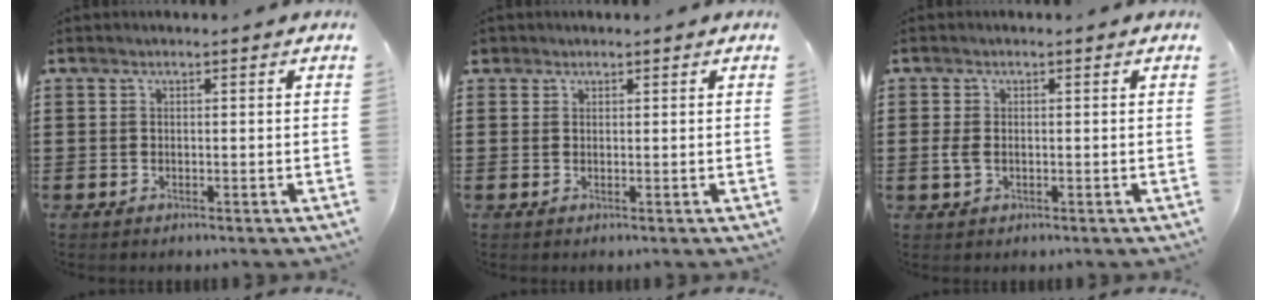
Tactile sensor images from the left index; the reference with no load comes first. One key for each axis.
{"total": 1.0, "fx": 0.7, "fy": 0.7, "fz": 0.2, "tx": -0.008, "ty": 0.005, "tz": 0.014}
{"total": 2.1, "fx": -0.2, "fy": 1.2, "fz": 1.7, "tx": -0.050, "ty": -0.003, "tz": -0.008}